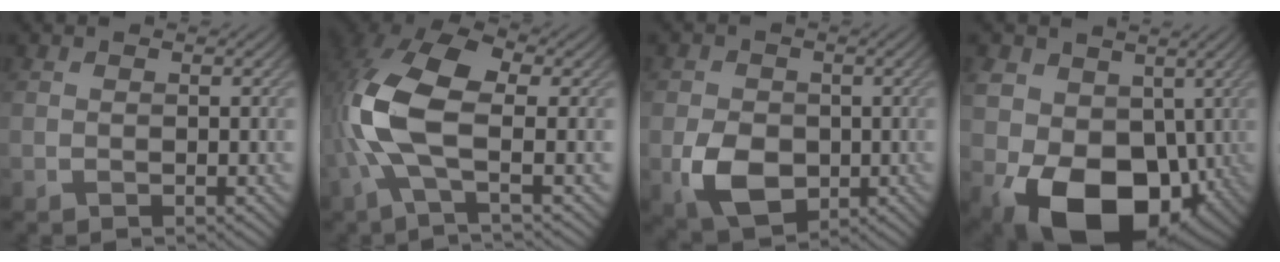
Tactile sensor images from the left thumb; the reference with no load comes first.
{"total": 10.4, "force": [-1.1, 4.2, 9.4], "torque": [-0.209, 0.012, -0.033]}
{"total": 6.6, "force": [-1.6, 4.9, 4.1], "torque": [-0.088, -0.011, -0.035]}
{"total": 16.3, "force": [-4.3, 11.8, 10.4], "torque": [-0.191, -0.034, -0.077]}